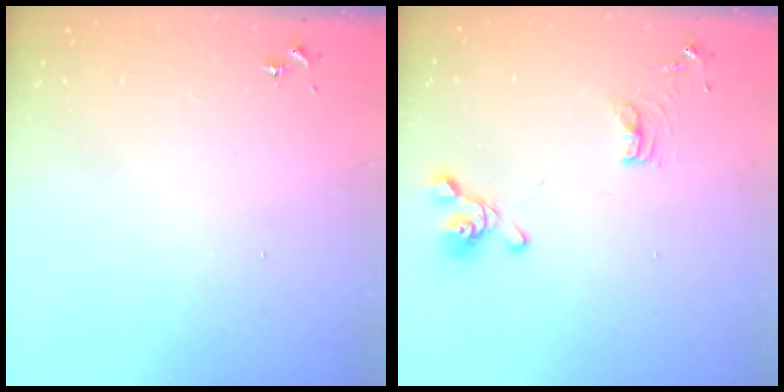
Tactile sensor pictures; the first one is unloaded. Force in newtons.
{"total": 11.7, "press": 11.5, "slide": 2.1}